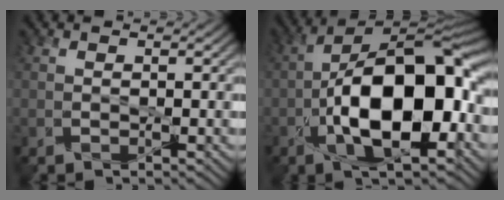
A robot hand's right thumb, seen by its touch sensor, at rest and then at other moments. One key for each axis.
{"total": 15.4, "fx": -3.9, "fy": 6.6, "fz": 13.3, "tx": -0.208, "ty": 0.006, "tz": -0.077}